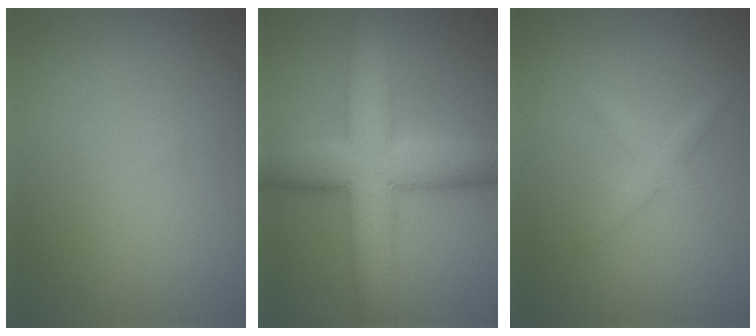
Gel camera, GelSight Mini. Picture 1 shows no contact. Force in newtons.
{"total": 8.9, "press": 8.9, "slide": 0.2}
{"total": 1.6, "press": 1.6, "slide": 0.1}